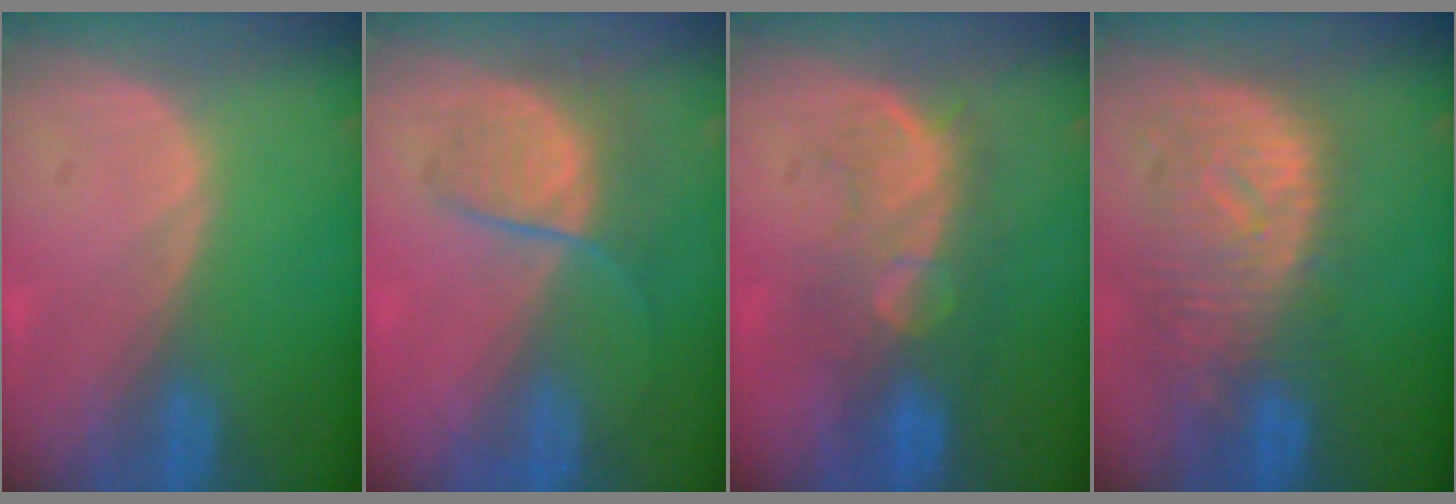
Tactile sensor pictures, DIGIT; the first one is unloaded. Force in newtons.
{"total": 6.4, "press": 5.9, "slide": 2.3}
{"total": 8.0, "press": 7.9, "slide": 1.6}
{"total": 10.8, "press": 9.6, "slide": 5.0}